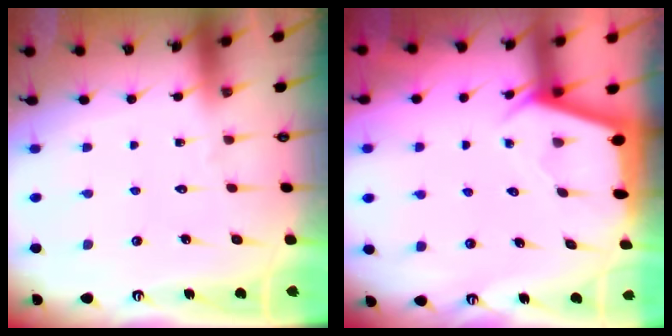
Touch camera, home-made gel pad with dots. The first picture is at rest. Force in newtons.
{"total": 2.2, "press": 2.2, "slide": 0.3}